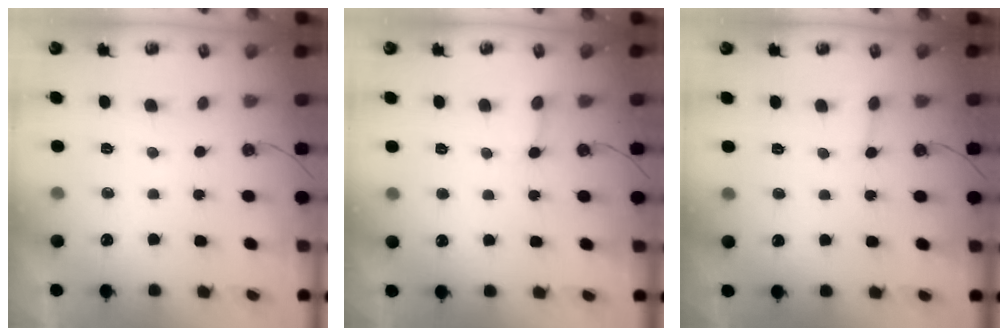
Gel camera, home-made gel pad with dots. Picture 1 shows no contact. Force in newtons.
{"total": 2.4, "press": 2.4, "slide": 0.1}
{"total": 2.4, "press": 2.4, "slide": 0.3}